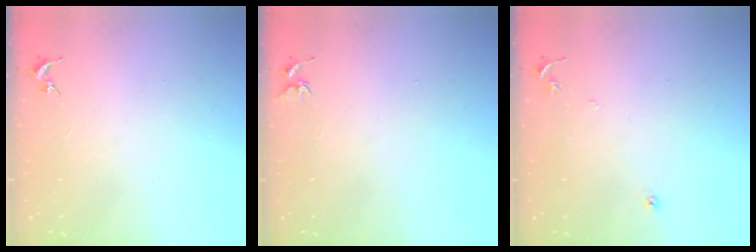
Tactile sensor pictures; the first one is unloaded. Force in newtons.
{"total": 3.7, "press": 3.7, "slide": 0.4}
{"total": 4.6, "press": 4.6, "slide": 0.5}